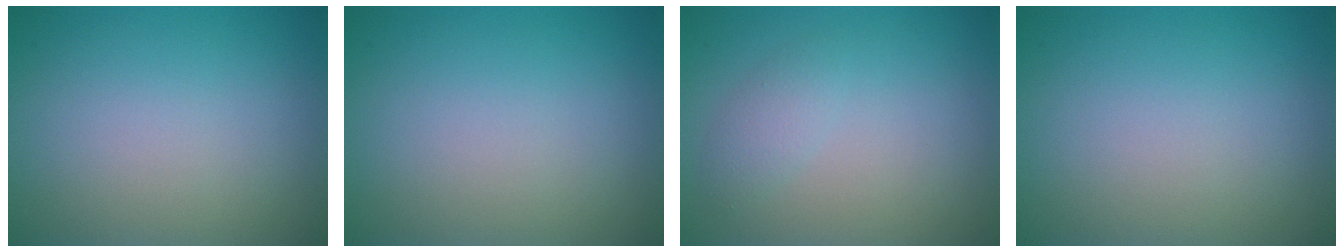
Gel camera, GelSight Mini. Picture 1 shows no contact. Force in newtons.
{"total": 0.0}
{"total": 1.4, "press": 1.4, "slide": 0.1}
{"total": 0.0}